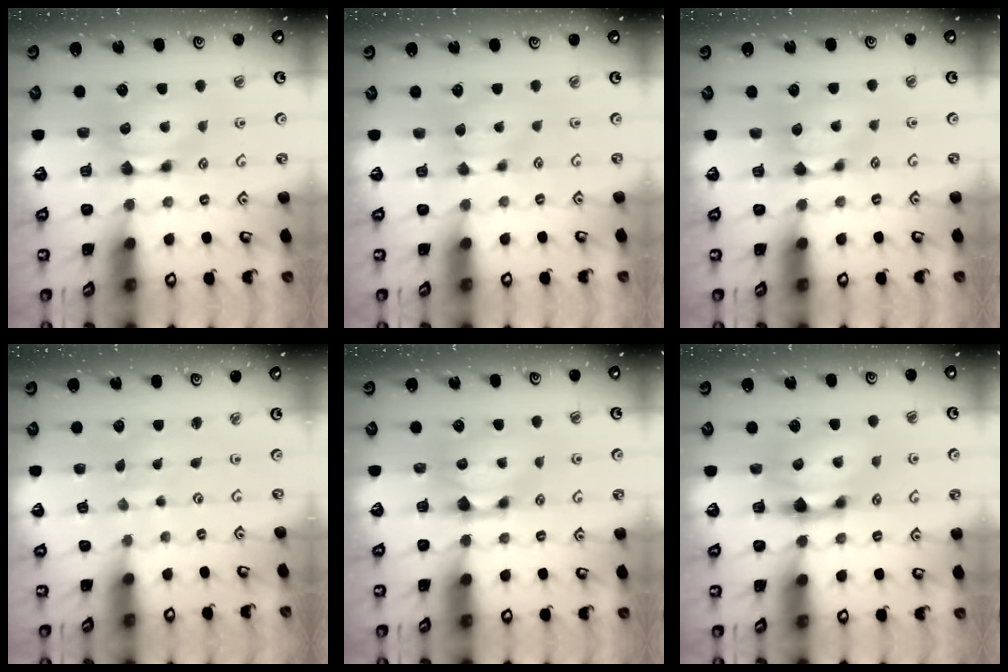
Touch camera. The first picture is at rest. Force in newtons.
{"total": 2.0, "press": 1.9, "slide": 0.7}
{"total": 0.9, "press": 0.7, "slide": 0.6}
{"total": 6.4, "press": 6.4, "slide": 0.3}
{"total": 0.6, "press": 0.1, "slide": 0.6}
{"total": 2.5, "press": 2.0, "slide": 1.5}